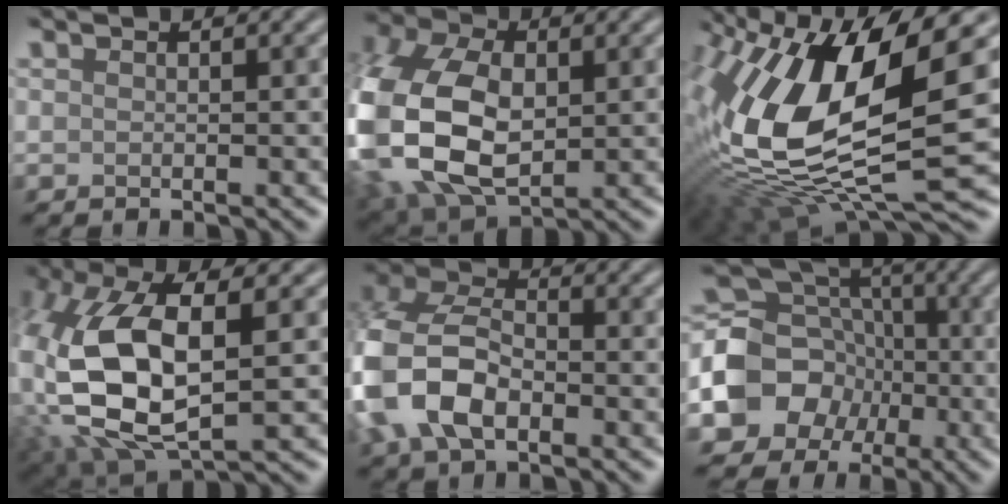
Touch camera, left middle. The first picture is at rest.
{"total": 15.1, "force": [-0.5, 10.4, 11.0], "torque": [-0.283, -0.024, -0.003]}
{"total": 16.8, "force": [1.3, 8.0, 14.7], "torque": [-0.319, -0.005, 0.020]}
{"total": 14.8, "force": [0.4, 8.0, 12.5], "torque": [-0.287, -0.011, 0.011]}
{"total": 10.4, "force": [-3.3, 6.5, 7.4], "torque": [-0.176, -0.002, -0.078]}
{"total": 9.1, "force": [-2.6, 7.8, 3.9], "torque": [-0.065, 0.005, -0.065]}